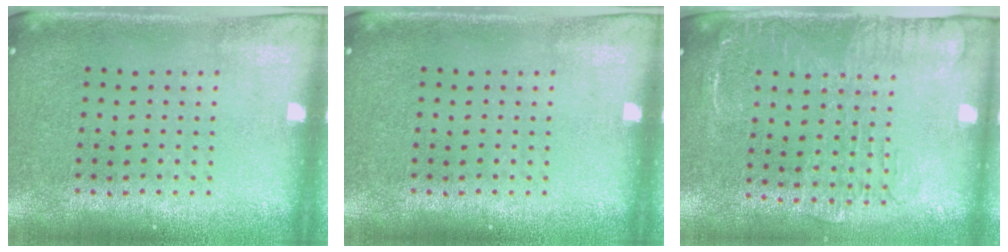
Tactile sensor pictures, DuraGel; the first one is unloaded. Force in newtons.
{"total": 0.0}
{"total": 1.9, "press": 1.6, "slide": 1.1}